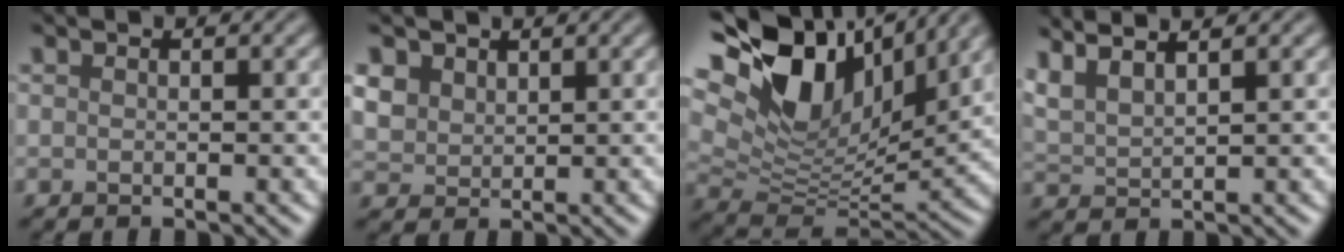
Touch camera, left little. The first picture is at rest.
{"total": 3.1, "force": [1.7, 2.3, 1.2], "torque": [-0.047, -0.002, 0.041]}
{"total": 15.7, "force": [8.4, 8.7, 10.0], "torque": [-0.227, 0.041, 0.148]}
{"total": 4.4, "force": [3.6, 1.2, 2.3], "torque": [-0.047, 0.024, 0.051]}